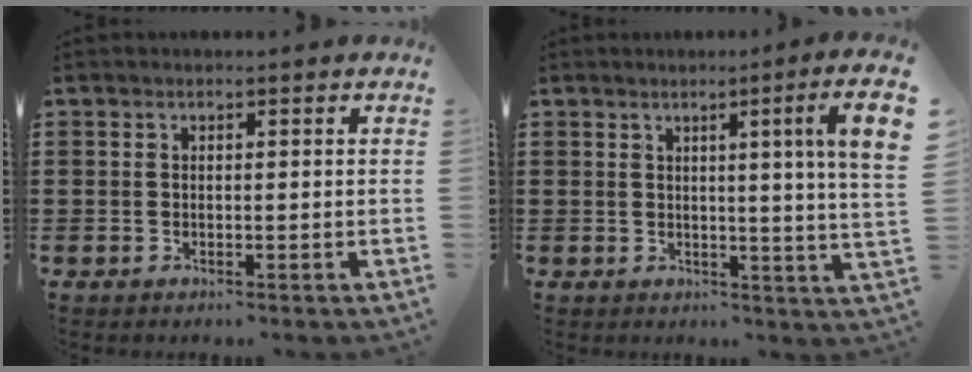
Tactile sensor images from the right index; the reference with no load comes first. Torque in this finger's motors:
{"motor_torque": [0.42, 0.02, 0.69, 0.08]}